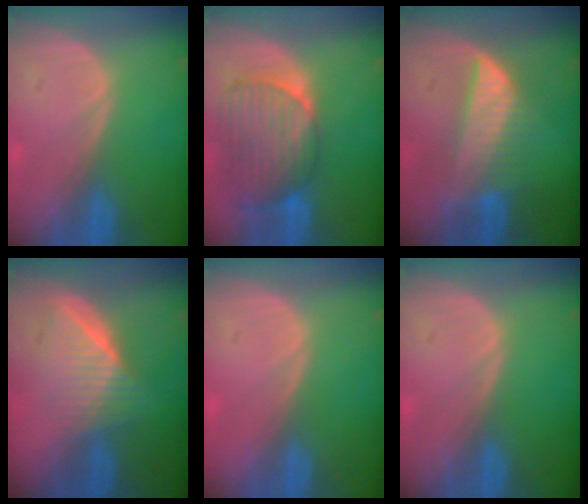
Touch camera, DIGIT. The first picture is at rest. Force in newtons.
{"total": 9.7, "press": 8.5, "slide": 4.7}
{"total": 6.7, "press": 6.5, "slide": 1.6}
{"total": 6.5, "press": 5.8, "slide": 2.8}
{"total": 0.6, "press": 0.2, "slide": 0.5}
{"total": 0.0}